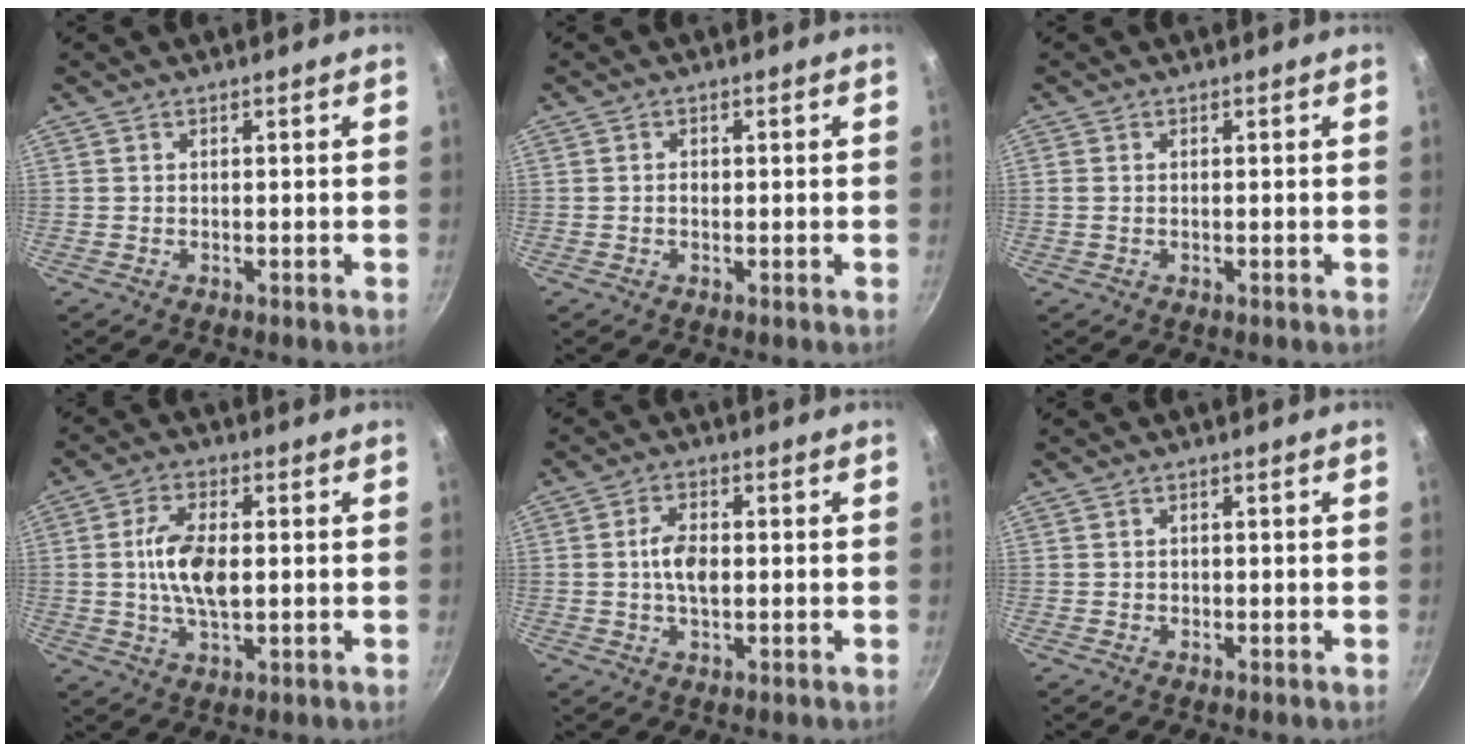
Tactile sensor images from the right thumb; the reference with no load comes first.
{"total": 1.1, "force": [-0.1, 0.9, 0.6], "torque": [-0.010, 0.004, -0.002]}
{"total": 1.0, "force": [0.0, 0.7, 0.7], "torque": [-0.015, 0.002, 0.001]}
{"total": 9.6, "force": [0.4, 4.8, 8.4], "torque": [-0.158, 0.009, 0.007]}
{"total": 5.7, "force": [0.0, 3.2, 4.8], "torque": [-0.082, 0.012, -0.002]}
{"total": 0.6, "force": [-0.1, 0.6, 0.0], "torque": [0.002, 0.002, 0.000]}